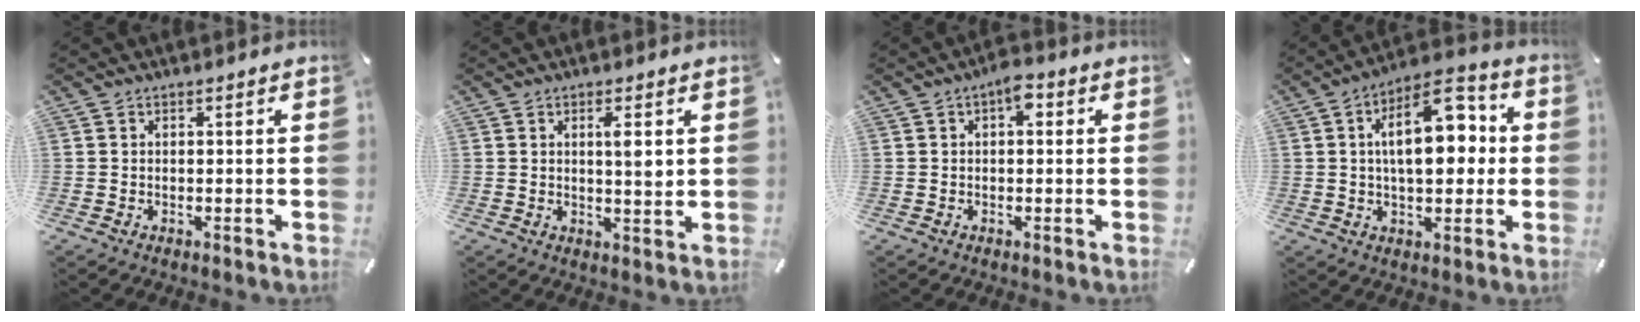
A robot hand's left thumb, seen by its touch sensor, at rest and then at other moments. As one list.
[{"total": 4.6, "force": [1.4, 1.0, 4.2], "torque": [-0.071, -0.006, 0.018]}, {"total": 3.7, "force": [0.8, 1.9, 3.1], "torque": [-0.041, 0.002, 0.005]}, {"total": 15.2, "force": [2.7, 8.1, 12.5], "torque": [-0.182, -0.002, 0.041]}]